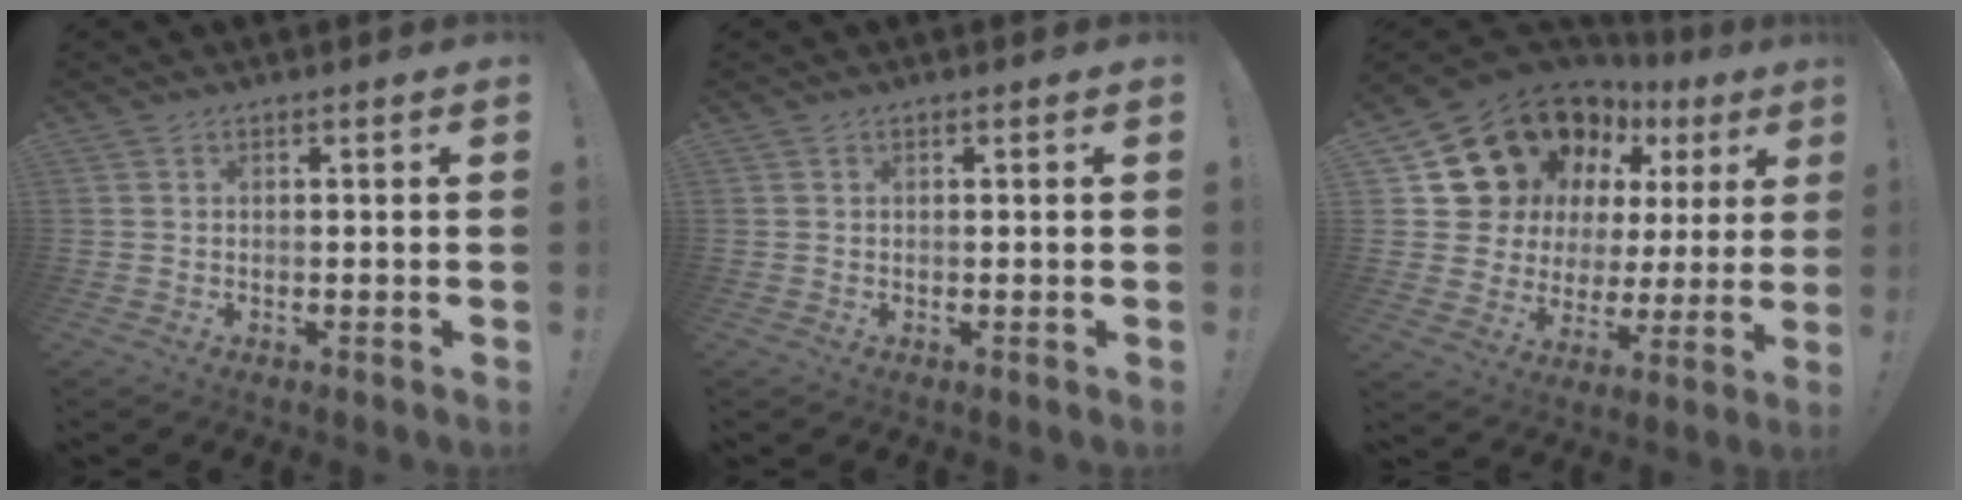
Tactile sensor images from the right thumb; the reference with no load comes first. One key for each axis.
{"total": 0.0}
{"total": 18.1, "fx": 12.6, "fy": 10.6, "fz": 7.5, "tx": -0.117, "ty": -0.094, "tz": 0.248}